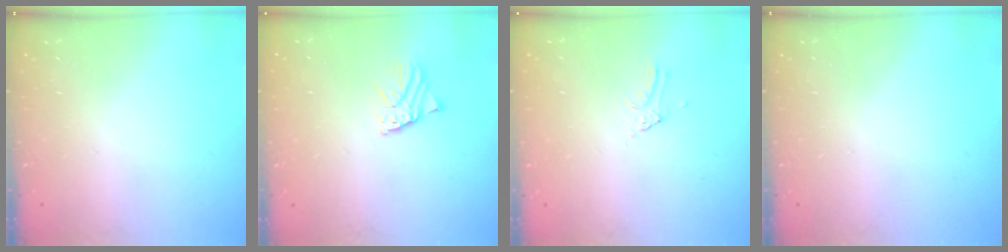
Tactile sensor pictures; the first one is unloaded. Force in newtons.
{"total": 2.5, "press": 2.5, "slide": 0.3}
{"total": 3.0, "press": 3.0, "slide": 0.3}
{"total": 0.0}